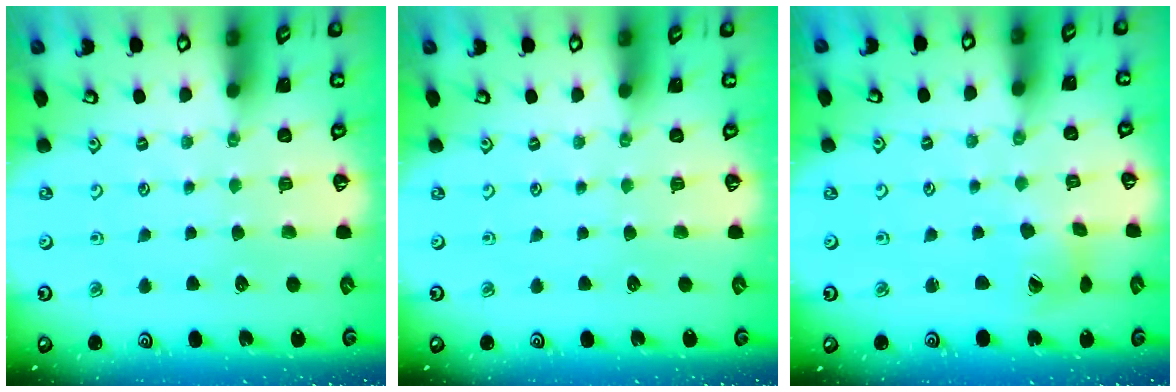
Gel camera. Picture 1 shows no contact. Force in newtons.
{"total": 0.0}
{"total": 4.2, "press": 4.2, "slide": 0.5}